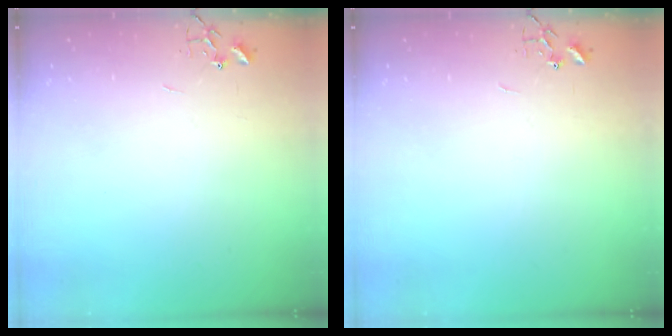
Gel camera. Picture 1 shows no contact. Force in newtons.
{"total": 0.0}